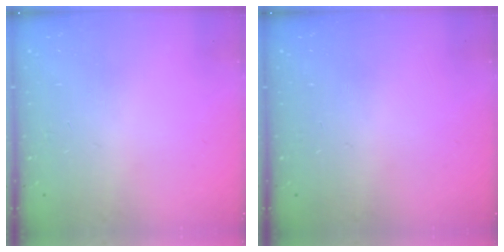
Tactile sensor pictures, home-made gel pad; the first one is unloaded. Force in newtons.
{"total": 0.0}